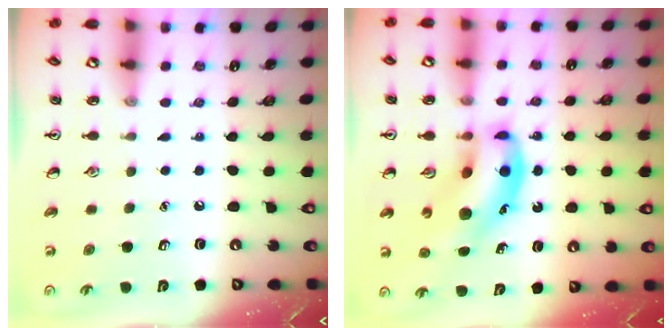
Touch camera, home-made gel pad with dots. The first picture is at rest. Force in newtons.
{"total": 12.3, "press": 11.9, "slide": 3.2}